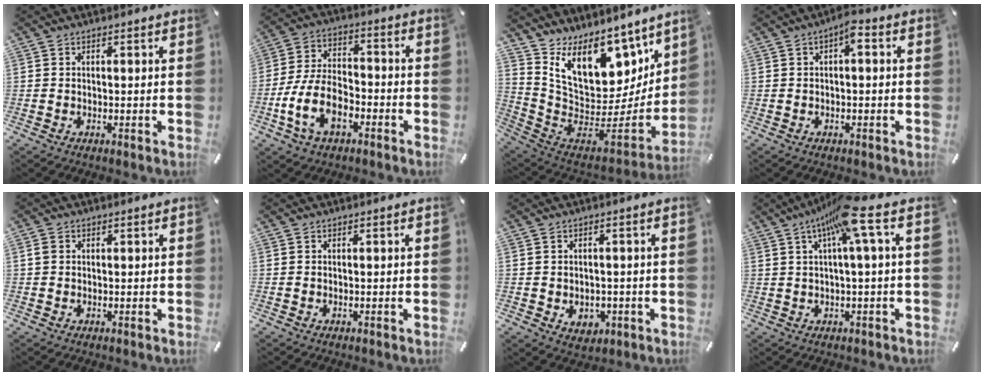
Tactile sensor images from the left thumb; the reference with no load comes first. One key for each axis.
{"total": 13.7, "fx": -6.2, "fy": 8.1, "fz": 9.1, "tx": -0.203, "ty": 0.023, "tz": -0.116}
{"total": 13.9, "fx": 9.2, "fy": 9.1, "fz": 4.9, "tx": -0.089, "ty": -0.103, "tz": 0.177}
{"total": 3.2, "fx": -0.1, "fy": 1.2, "fz": 2.9, "tx": -0.051, "ty": 0.010, "tz": -0.006}
{"total": 1.2, "fx": 0.2, "fy": 1.2, "fz": 0.3, "tx": -0.009, "ty": 0.007, "tz": 0.003}
{"total": 0.0}
{"total": 3.8, "fx": -0.6, "fy": 3.4, "fz": 1.7, "tx": -0.014, "ty": 0.000, "tz": -0.011}
{"total": 12.2, "fx": 4.5, "fy": 1.7, "fz": 11.2, "tx": -0.207, "ty": -0.013, "tz": 0.071}